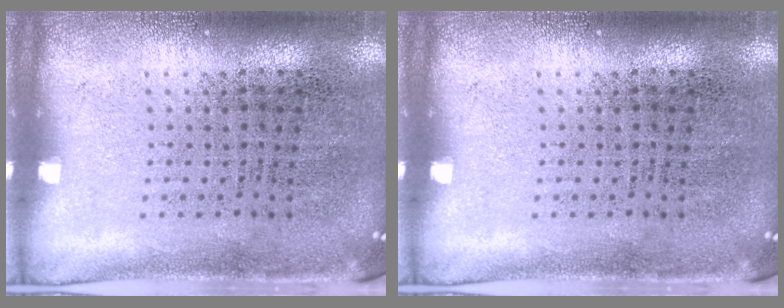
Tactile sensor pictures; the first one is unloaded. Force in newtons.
{"total": 0.0}